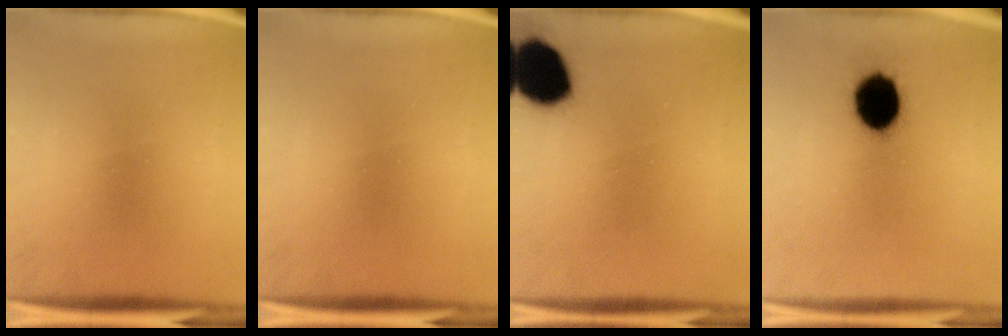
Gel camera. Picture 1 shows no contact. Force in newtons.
{"total": 0.0}
{"total": 13.9}
{"total": 12.2}